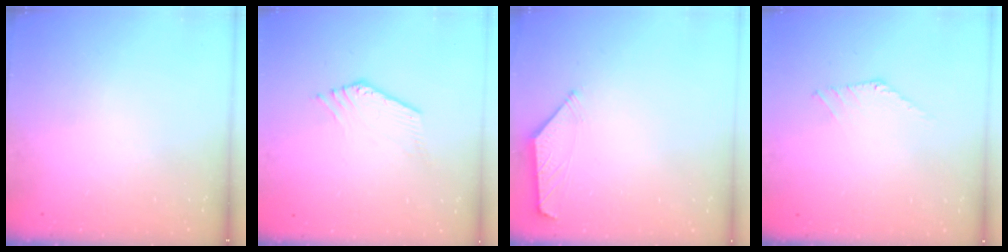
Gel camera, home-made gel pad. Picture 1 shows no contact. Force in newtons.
{"total": 1.1, "press": 1.1, "slide": 0.1}
{"total": 1.4, "press": 1.3, "slide": 0.4}
{"total": 0.0}